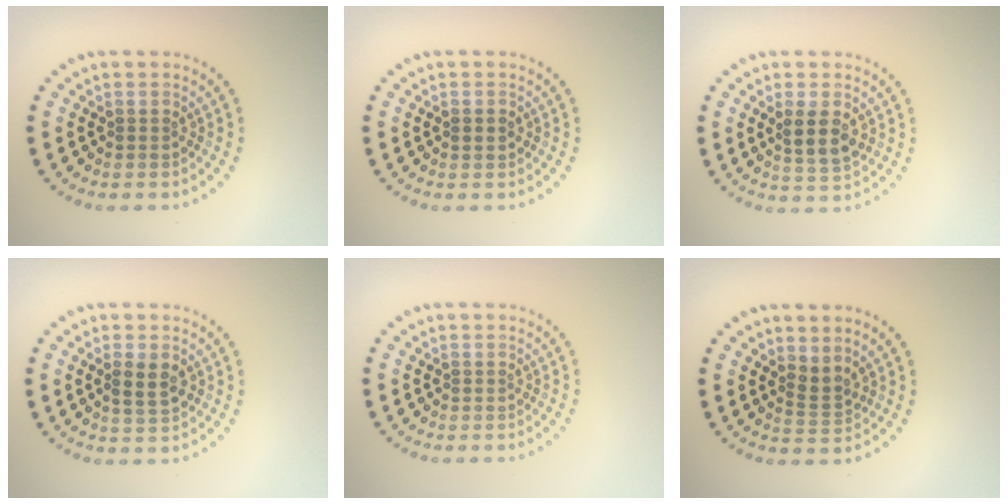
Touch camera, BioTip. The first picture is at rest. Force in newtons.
{"total": 1.1, "press": 1.1, "slide": 0.1}
{"total": 2.9, "press": 2.8, "slide": 1.0}
{"total": 2.3, "press": 2.3, "slide": 0.5}
{"total": 0.0}
{"total": 1.7, "press": 1.3, "slide": 1.2}